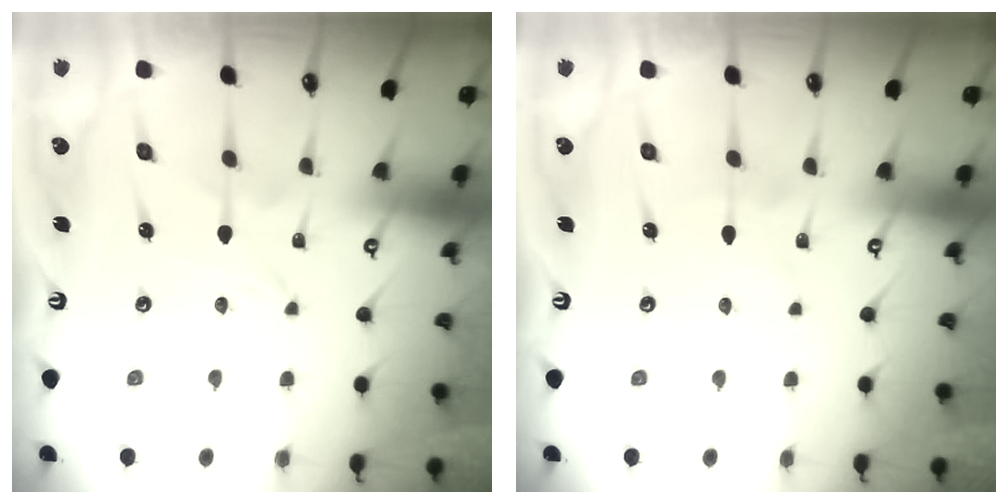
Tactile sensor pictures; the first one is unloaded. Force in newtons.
{"total": 2.5, "press": 2.5, "slide": 0.2}